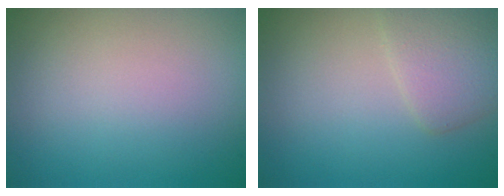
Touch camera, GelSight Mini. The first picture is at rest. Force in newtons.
{"total": 2.6, "press": 2.6, "slide": 0.3}